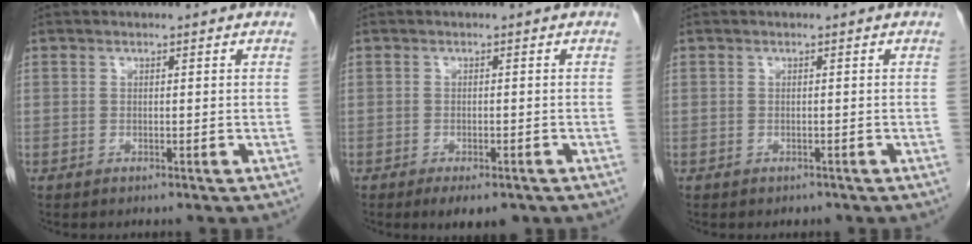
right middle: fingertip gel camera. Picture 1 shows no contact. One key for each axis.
{"total": 4.9, "fx": -3.4, "fy": 1.9, "fz": 3.0, "tx": -0.035, "ty": -0.004, "tz": -0.045}
{"total": 0.8, "fx": -0.6, "fy": 0.5, "fz": 0.1, "tx": -0.005, "ty": 0.002, "tz": -0.007}